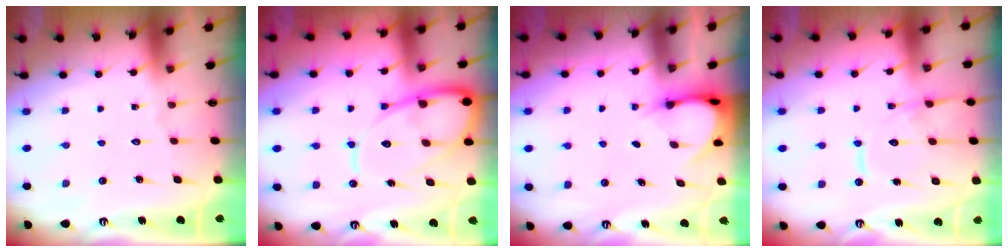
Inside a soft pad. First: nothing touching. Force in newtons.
{"total": 14.8, "press": 14.7, "slide": 1.5}
{"total": 3.9, "press": 3.9, "slide": 0.3}
{"total": 12.2, "press": 12.2, "slide": 1.1}